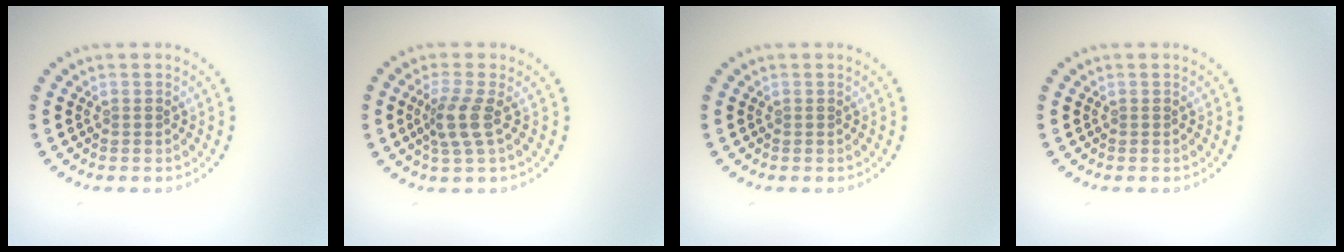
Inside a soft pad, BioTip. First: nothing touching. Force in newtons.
{"total": 2.8, "press": 2.1, "slide": 1.9}
{"total": 0.0}
{"total": 0.0}